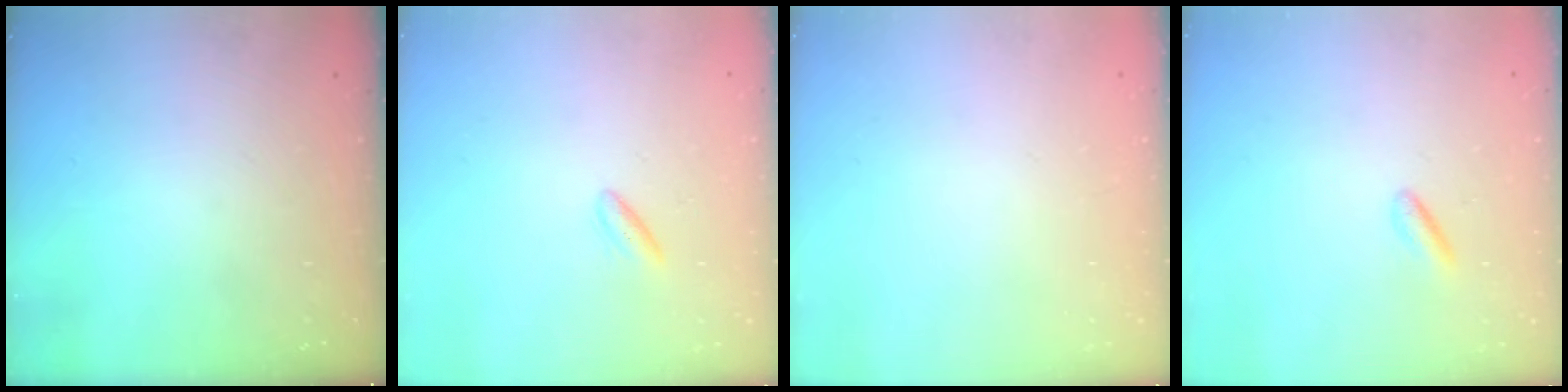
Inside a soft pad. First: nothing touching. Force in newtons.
{"total": 2.5, "press": 2.2, "slide": 1.2}
{"total": 2.0, "press": 2.0, "slide": 0.1}
{"total": 1.0, "press": 0.8, "slide": 0.6}